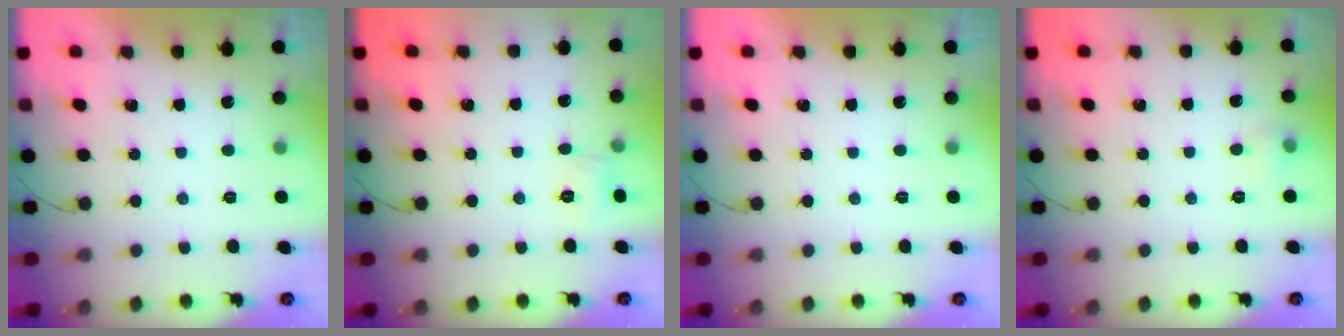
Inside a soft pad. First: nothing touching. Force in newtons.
{"total": 5.3, "press": 5.1, "slide": 1.5}
{"total": 0.0}
{"total": 4.3, "press": 4.0, "slide": 1.6}